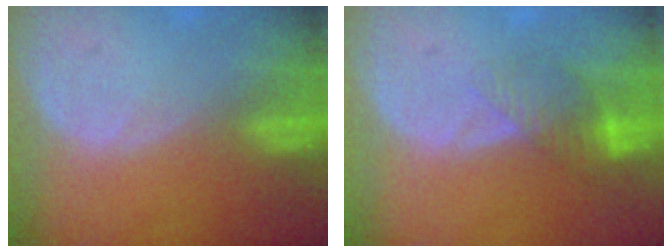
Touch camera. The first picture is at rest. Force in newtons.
{"total": 4.2, "press": 3.7, "slide": 1.9}